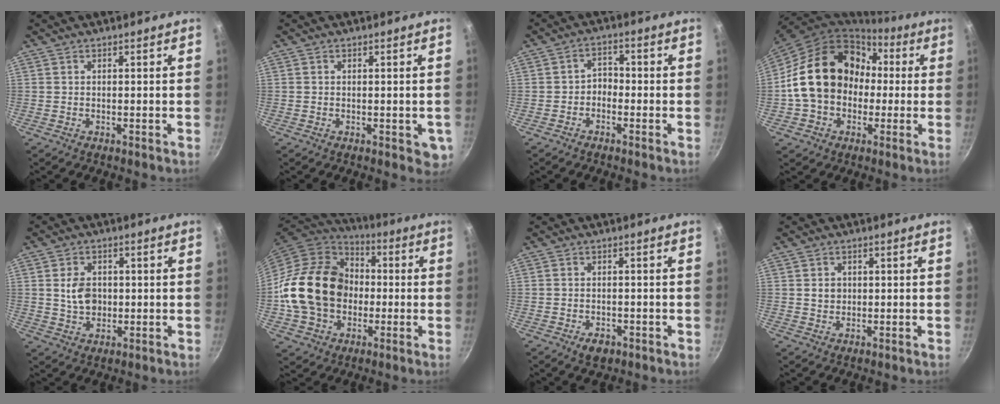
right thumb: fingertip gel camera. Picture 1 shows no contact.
{"total": 3.7, "force": [-0.6, 2.2, 2.9], "torque": [-0.027, -0.002, -0.005]}
{"total": 3.0, "force": [-1.3, 2.2, 1.6], "torque": [-0.010, 0.022, -0.029]}
{"total": 20.7, "force": [0.9, 16.5, 12.5], "torque": [-0.198, 0.059, 0.014]}
{"total": 8.8, "force": [0.5, 6.7, 5.6], "torque": [-0.075, 0.001, 0.010]}
{"total": 21.7, "force": [-1.1, 17.3, 13.2], "torque": [-0.213, 0.039, -0.018]}
{"total": 3.4, "force": [-1.7, 2.2, 2.0], "torque": [-0.030, 0.013, -0.021]}
{"total": 2.3, "force": [0.3, 2.1, 1.0], "torque": [-0.006, 0.004, 0.006]}